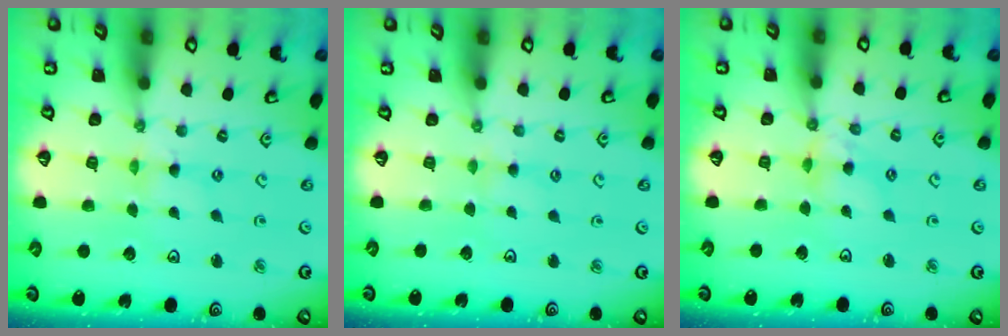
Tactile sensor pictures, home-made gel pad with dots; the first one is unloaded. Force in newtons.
{"total": 1.9, "press": 1.9, "slide": 0.3}
{"total": 5.9, "press": 5.8, "slide": 0.5}